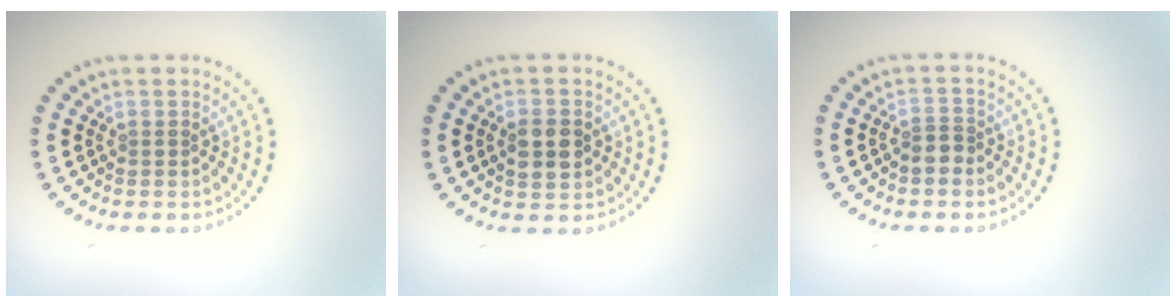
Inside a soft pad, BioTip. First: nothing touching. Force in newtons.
{"total": 3.2, "press": 3.2, "slide": 0.0}
{"total": 1.9, "press": 1.6, "slide": 0.9}